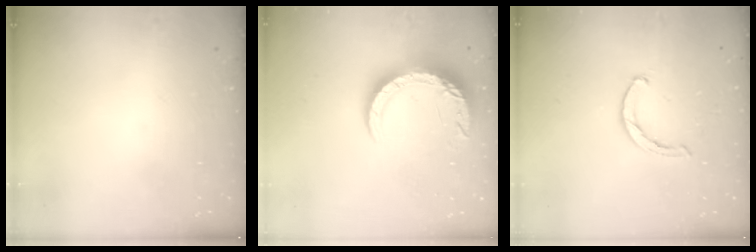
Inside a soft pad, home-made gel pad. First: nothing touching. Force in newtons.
{"total": 12.0, "press": 11.9, "slide": 1.2}
{"total": 2.3, "press": 2.2, "slide": 0.5}